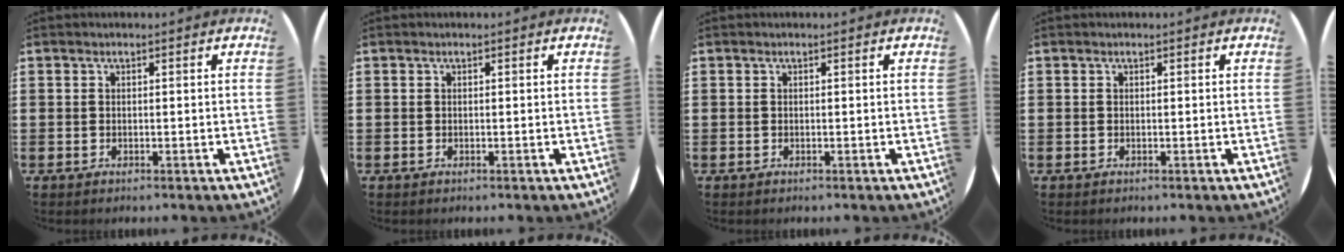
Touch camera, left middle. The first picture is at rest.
{"total": 0.0}
{"total": 0.0}
{"total": 0.0}